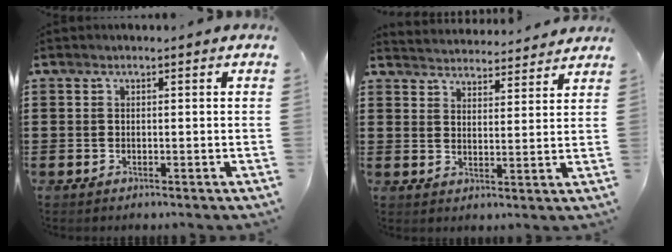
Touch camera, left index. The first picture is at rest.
{"total": 3.9, "force": [3.8, -0.1, -0.5], "torque": [-0.006, -0.023, 0.068]}